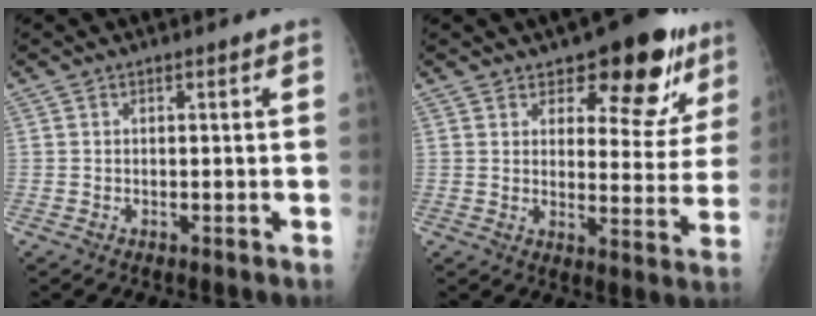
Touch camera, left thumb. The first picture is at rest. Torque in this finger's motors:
{"motor_torque": [0.39, 0.47, -0.08, -0.33, 0.12]}